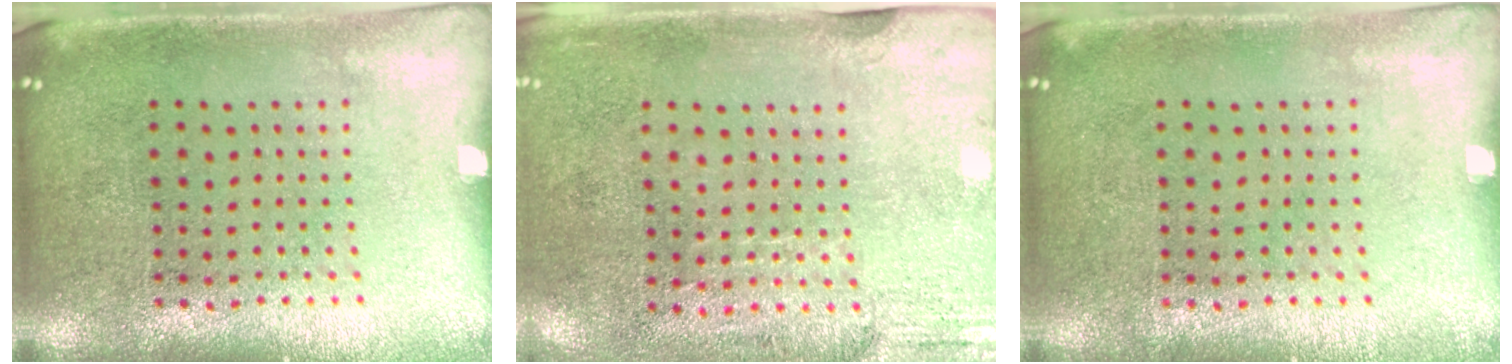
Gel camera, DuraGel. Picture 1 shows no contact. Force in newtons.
{"total": 2.9, "press": 2.4, "slide": 1.6}
{"total": 0.0}